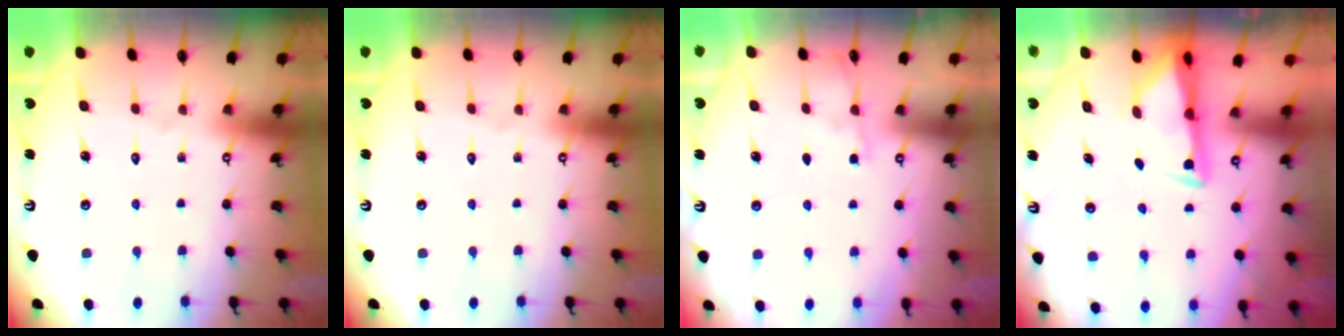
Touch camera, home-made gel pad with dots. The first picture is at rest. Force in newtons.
{"total": 0.0}
{"total": 2.5, "press": 2.5, "slide": 0.4}
{"total": 3.0, "press": 2.9, "slide": 0.5}